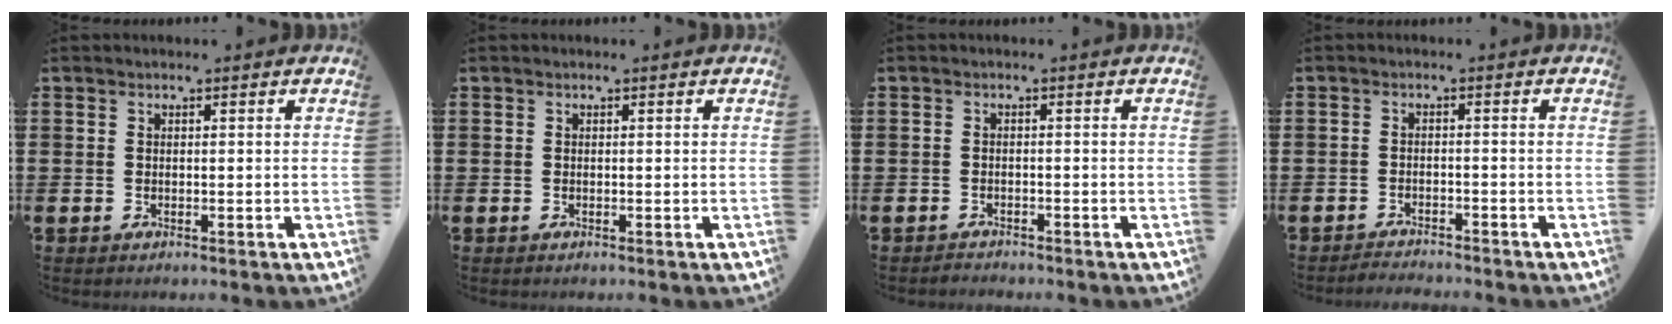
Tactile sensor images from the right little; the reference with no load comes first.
{"total": 0.0}
{"total": 0.9, "force": [-0.8, 0.1, -0.1], "torque": [-0.002, 0.002, -0.018]}
{"total": 1.7, "force": [-1.7, 0.0, -0.2], "torque": [-0.005, 0.004, -0.036]}